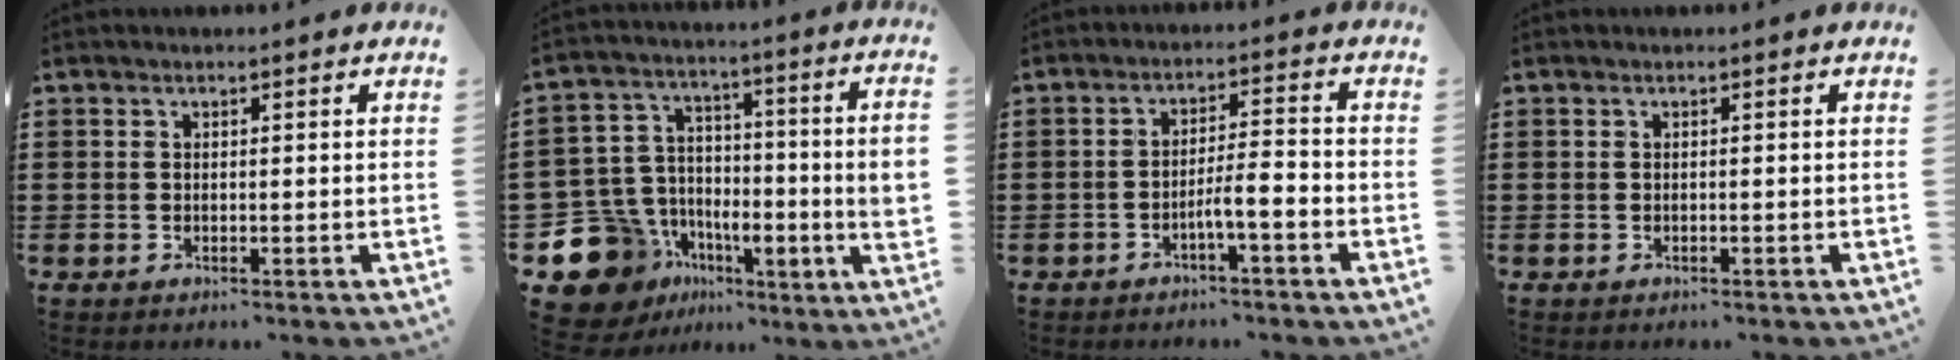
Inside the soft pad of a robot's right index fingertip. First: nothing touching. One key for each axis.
{"total": 14.5, "fx": -6.3, "fy": 10.4, "fz": 7.8, "tx": -0.214, "ty": 0.018, "tz": -0.112}
{"total": 4.4, "fx": -2.3, "fy": 0.2, "fz": 3.7, "tx": -0.064, "ty": -0.002, "tz": -0.043}
{"total": 0.0}